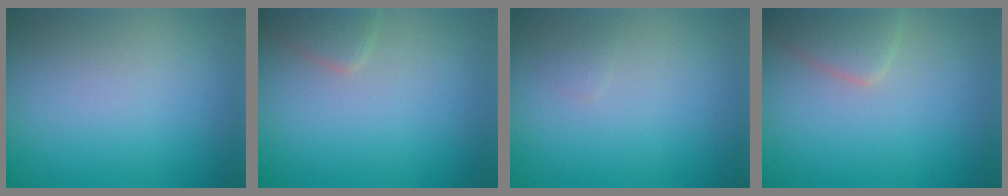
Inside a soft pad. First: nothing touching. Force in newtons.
{"total": 1.8, "press": 1.8, "slide": 0.1}
{"total": 0.5, "press": 0.5, "slide": 0.0}
{"total": 2.8, "press": 2.8, "slide": 0.2}